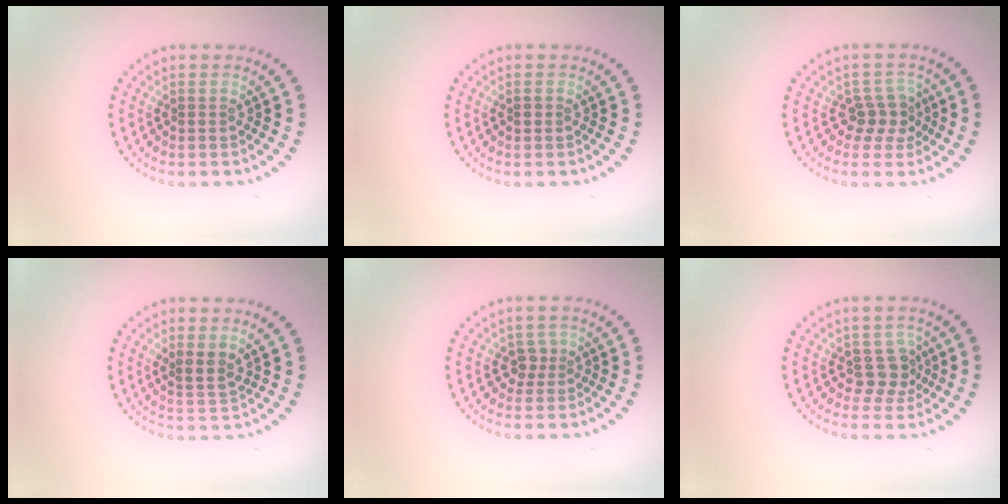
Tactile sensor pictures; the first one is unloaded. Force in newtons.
{"total": 0.6, "press": 0.6, "slide": 0.1}
{"total": 2.4, "press": 2.0, "slide": 1.3}
{"total": 1.8, "press": 1.4, "slide": 1.2}
{"total": 1.6, "press": 1.1, "slide": 1.2}
{"total": 2.5, "press": 1.9, "slide": 1.6}